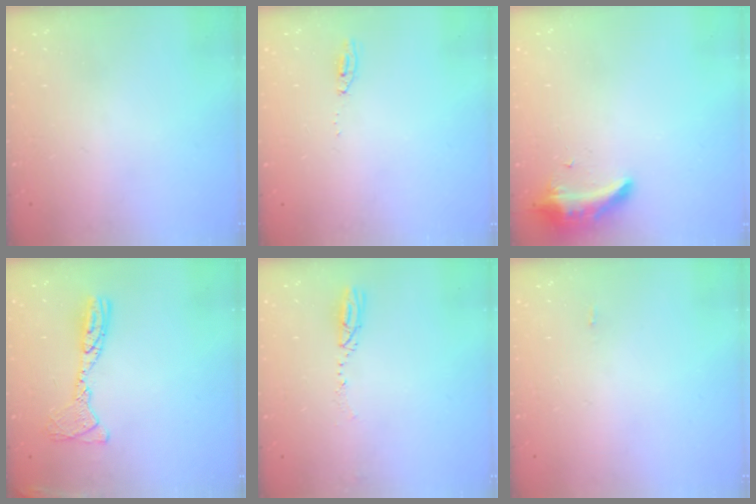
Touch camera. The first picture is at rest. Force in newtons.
{"total": 4.1, "press": 4.1, "slide": 0.4}
{"total": 8.6, "press": 8.6, "slide": 0.3}
{"total": 12.2, "press": 12.1, "slide": 1.3}
{"total": 3.3, "press": 3.2, "slide": 0.8}
{"total": 12.5, "press": 4.6, "slide": 11.7}